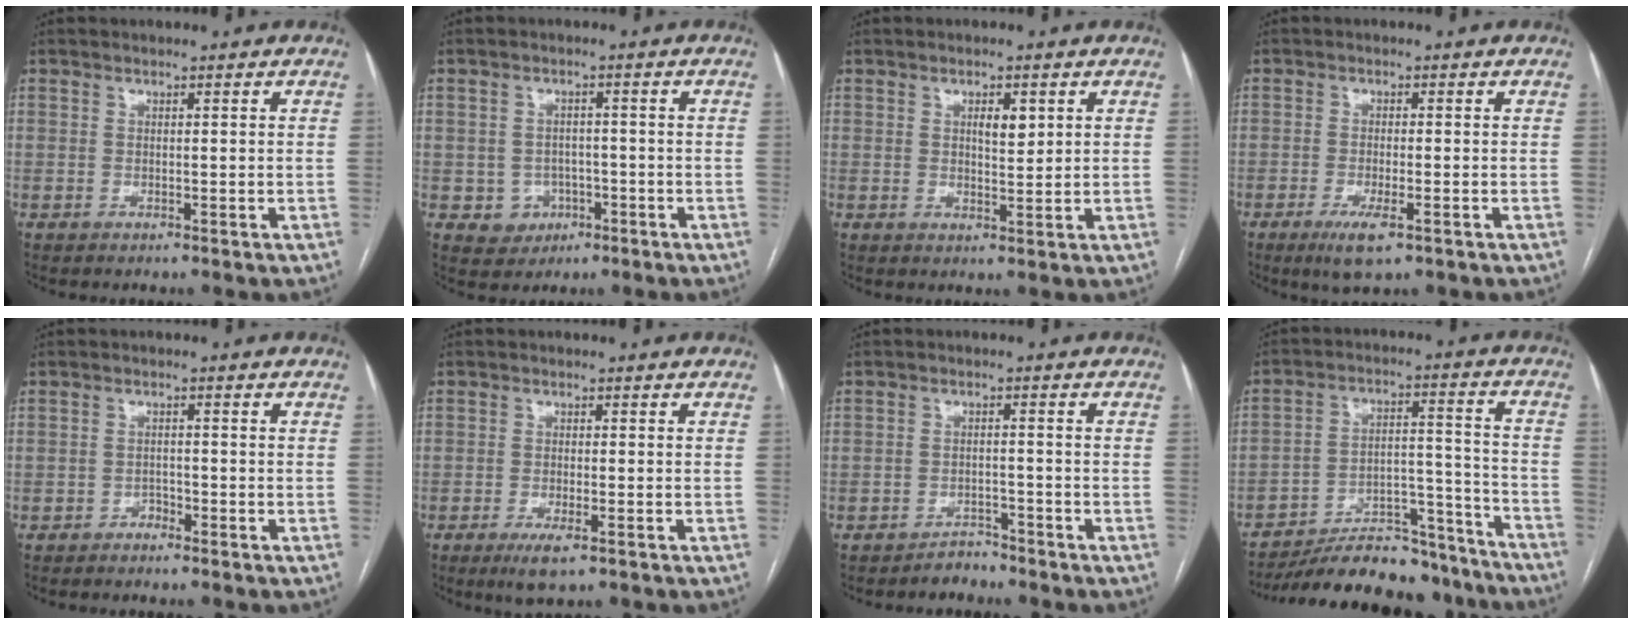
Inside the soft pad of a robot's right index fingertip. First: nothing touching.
{"total": 4.3, "force": [-1.4, 4.0, 0.7], "torque": [-0.001, 0.011, -0.012]}
{"total": 3.0, "force": [1.1, 1.1, 2.5], "torque": [-0.040, -0.001, 0.019]}
{"total": 4.8, "force": [-2.6, 1.0, 3.9], "torque": [-0.074, -0.009, -0.041]}
{"total": 1.3, "force": [-1.2, 0.5, 0.3], "torque": [-0.002, 0.003, -0.020]}
{"total": 3.9, "force": [-2.2, 0.8, 3.1], "torque": [-0.057, -0.008, -0.035]}
{"total": 2.5, "force": [-2.3, 0.8, -0.2], "torque": [0.006, 0.000, -0.036]}
{"total": 20.9, "force": [-19.2, 5.4, 6.2], "torque": [-0.081, 0.026, -0.282]}